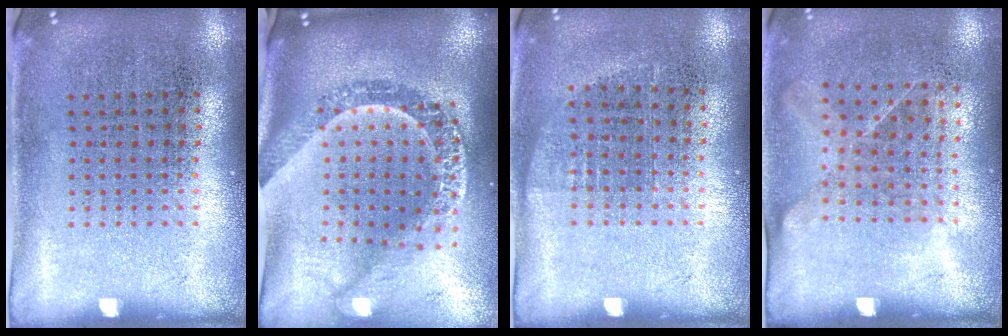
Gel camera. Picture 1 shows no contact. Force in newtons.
{"total": 3.0, "press": 2.3, "slide": 1.9}
{"total": 0.6, "press": 0.6, "slide": 0.2}
{"total": 1.2, "press": 0.9, "slide": 0.8}